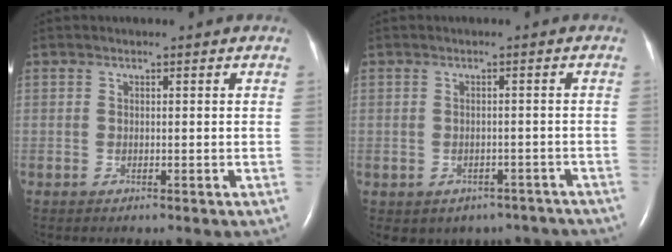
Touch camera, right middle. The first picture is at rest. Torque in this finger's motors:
{"motor_torque": [0.60, -1.28, 0.07, 0.03]}